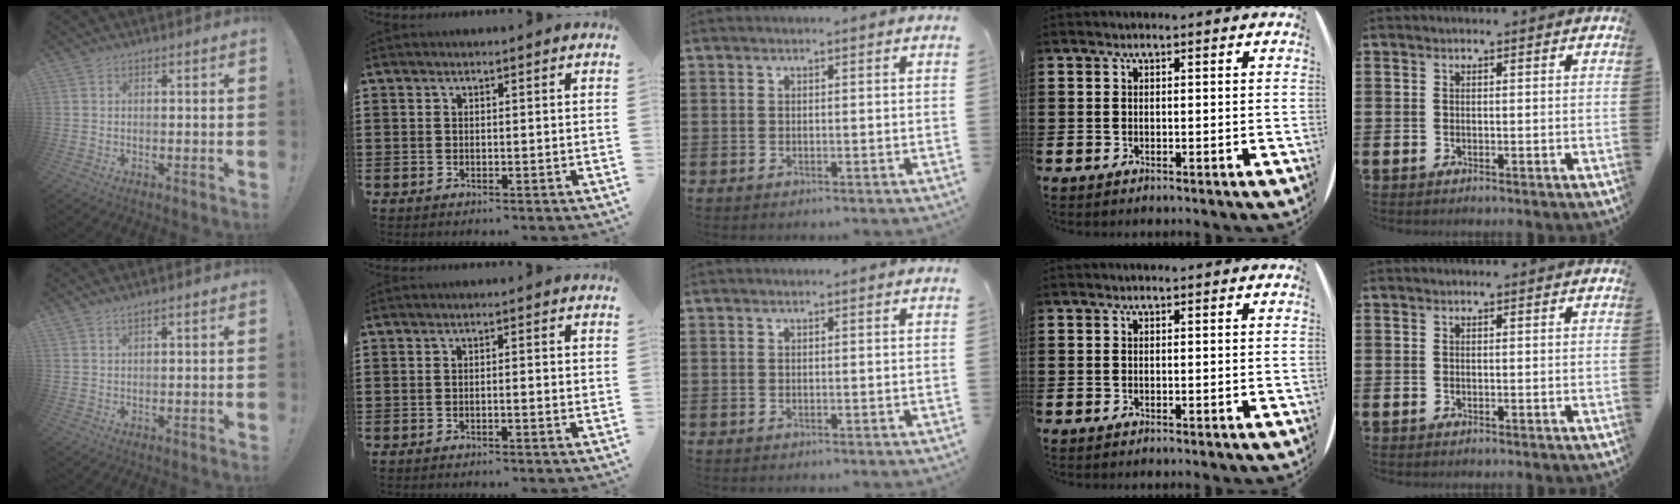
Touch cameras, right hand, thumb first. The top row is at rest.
{"thumb": {"total": 1.7, "force": [1.2, 0.2, 1.1], "torque": [-0.024, -0.002, 0.022]}, "index": {"total": 1.3, "force": [-0.3, 0.0, 1.2], "torque": [-0.019, -0.001, -0.006]}}